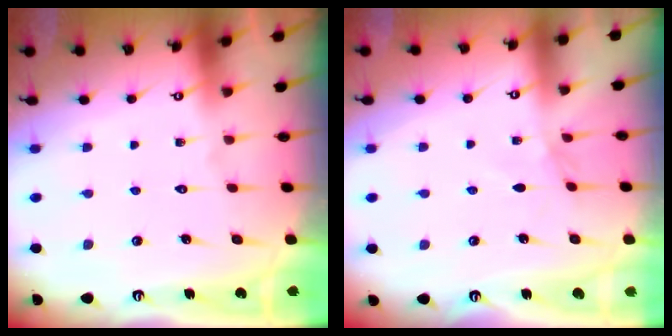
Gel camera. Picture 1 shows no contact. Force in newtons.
{"total": 2.6, "press": 2.5, "slide": 0.4}